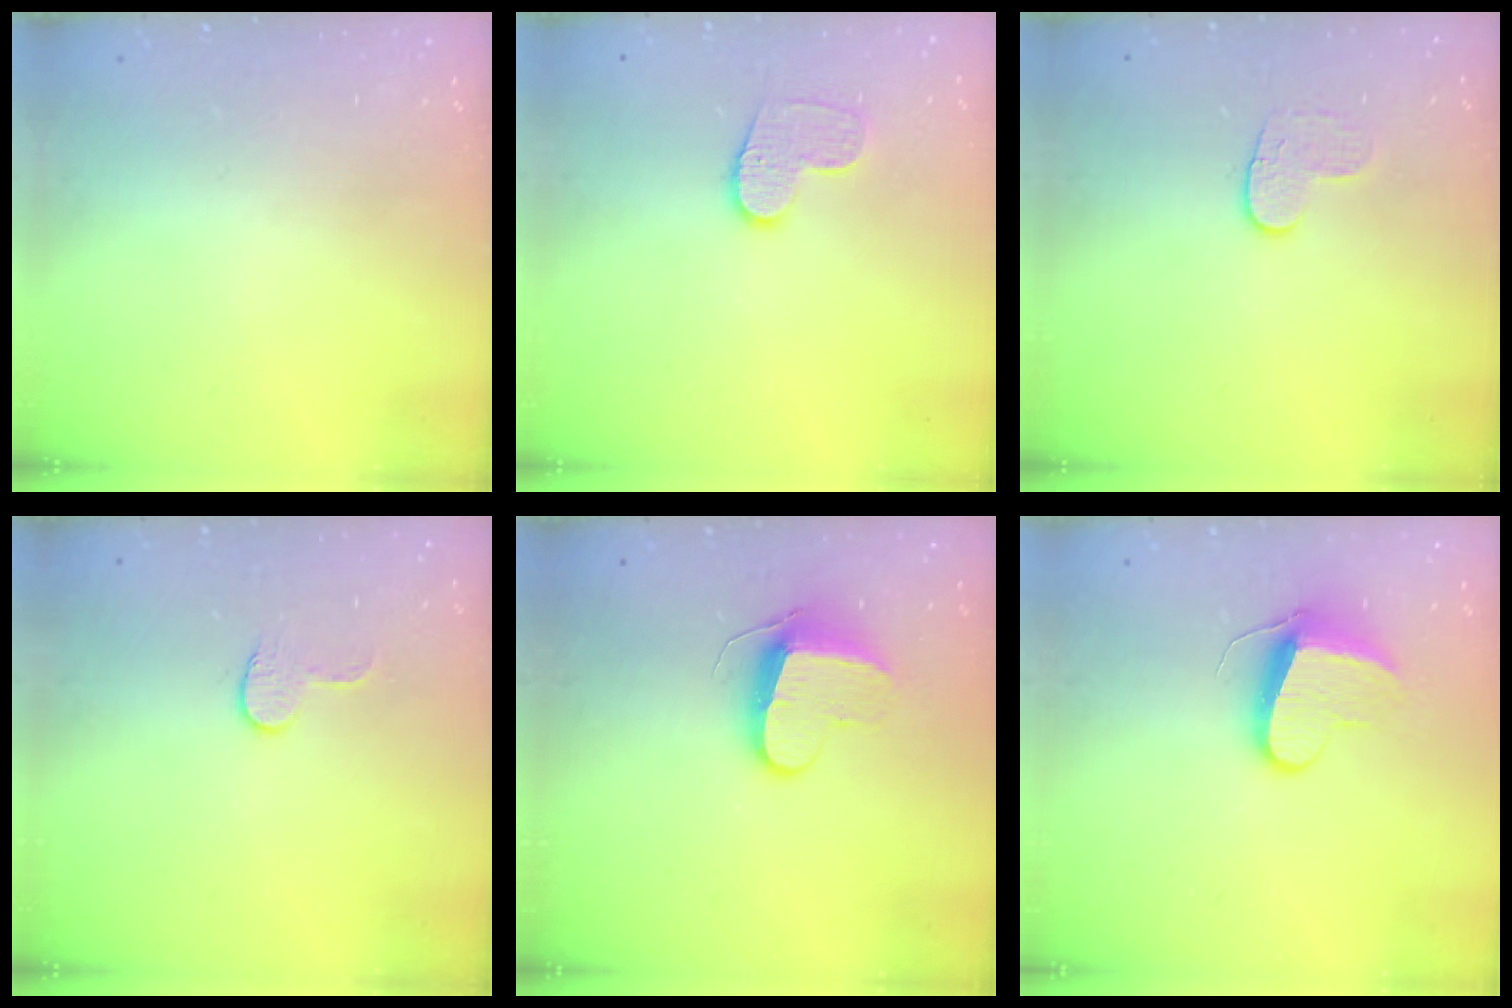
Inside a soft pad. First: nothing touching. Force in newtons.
{"total": 9.2, "press": 9.2, "slide": 0.3}
{"total": 5.8, "press": 5.8, "slide": 0.6}
{"total": 5.4, "press": 5.4, "slide": 0.5}
{"total": 9.6, "press": 9.6, "slide": 0.2}
{"total": 10.7, "press": 10.7, "slide": 0.7}